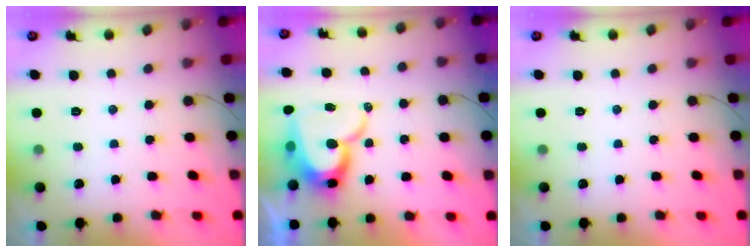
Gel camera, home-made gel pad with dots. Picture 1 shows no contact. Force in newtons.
{"total": 15.2, "press": 15.1, "slide": 1.5}
{"total": 0.0}